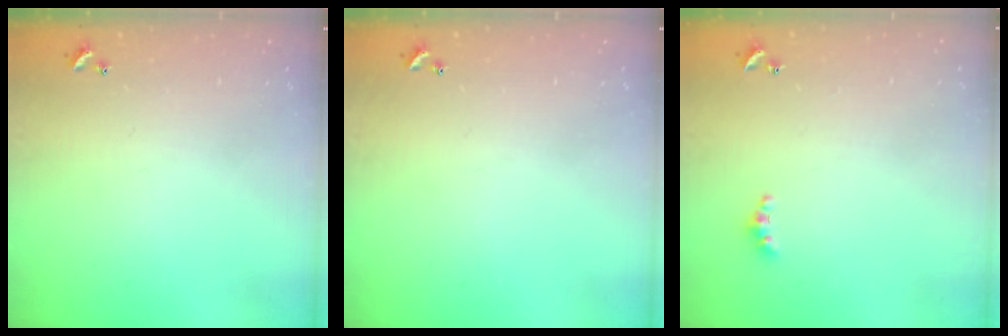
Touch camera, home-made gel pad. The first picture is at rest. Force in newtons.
{"total": 0.0}
{"total": 2.8, "press": 2.8, "slide": 0.6}